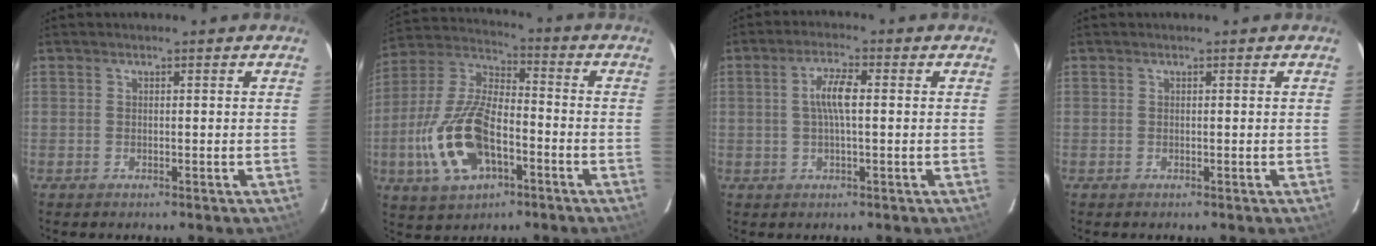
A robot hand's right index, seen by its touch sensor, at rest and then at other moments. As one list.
[{"total": 17.6, "force": [-6.1, 8.7, 14.1], "torque": [-0.311, -0.001, -0.109]}, {"total": 5.8, "force": [0.9, -0.9, 5.6], "torque": [-0.103, -0.001, 0.019]}, {"total": 0.0}]